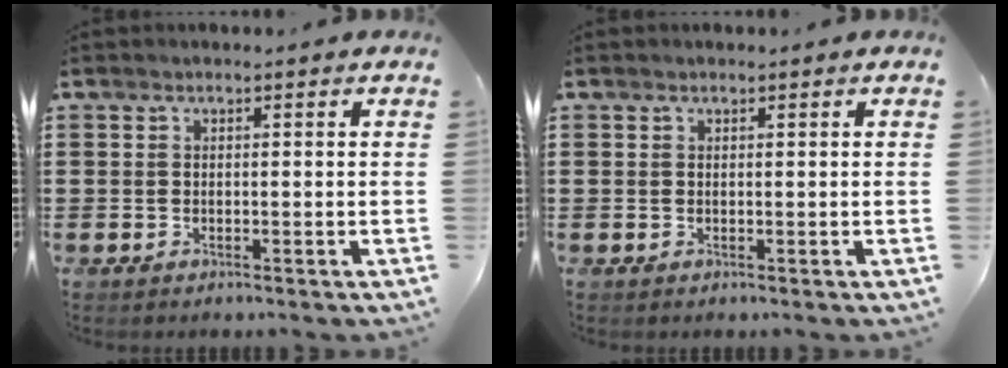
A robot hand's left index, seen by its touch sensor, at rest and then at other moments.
{"total": 0.0}